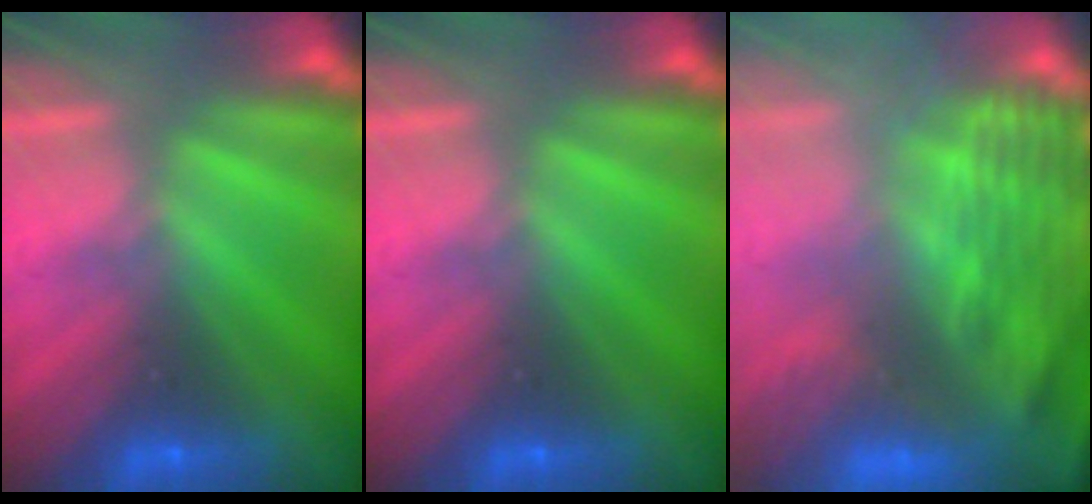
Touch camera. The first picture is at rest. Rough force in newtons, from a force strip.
{"total": 0.0}
{"total": 9.6}